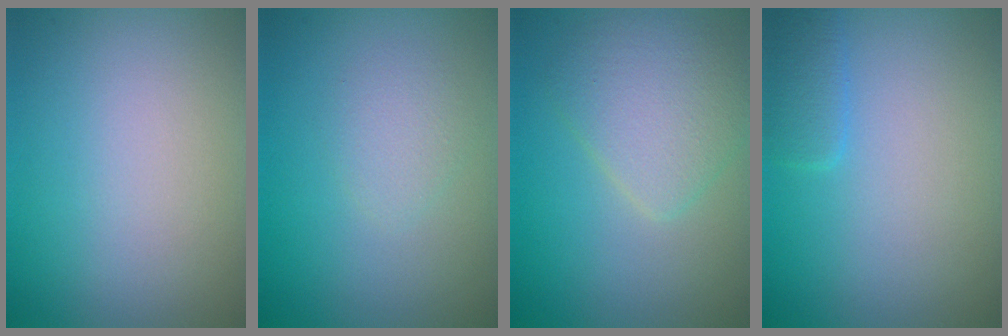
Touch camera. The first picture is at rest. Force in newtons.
{"total": 1.4, "press": 1.4, "slide": 0.0}
{"total": 4.0, "press": 3.9, "slide": 0.3}
{"total": 1.5, "press": 1.5, "slide": 0.1}